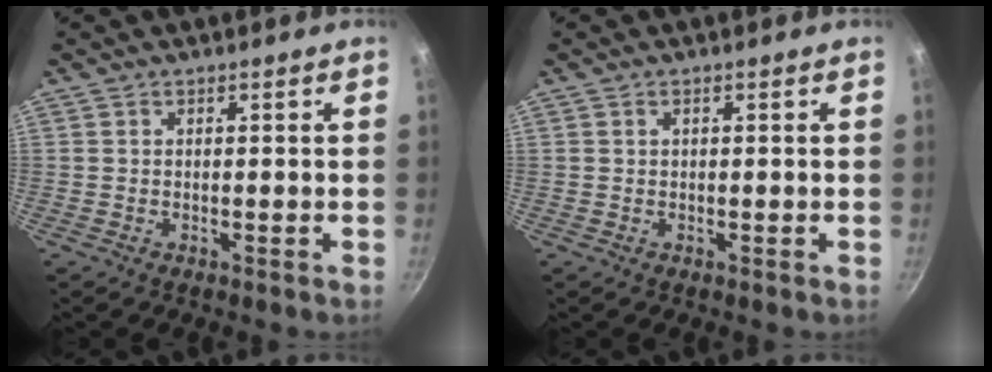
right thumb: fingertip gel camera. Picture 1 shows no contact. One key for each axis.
{"total": 0.5, "fx": 0.2, "fy": 0.3, "fz": 0.4, "tx": -0.005, "ty": 0.002, "tz": 0.004}